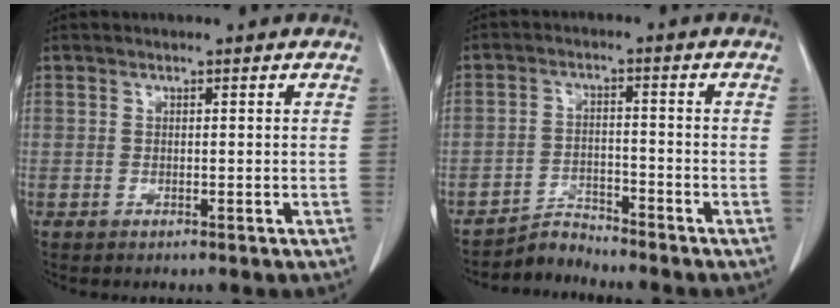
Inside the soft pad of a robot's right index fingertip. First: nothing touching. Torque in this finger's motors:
{"motor_torque": [-0.90, -0.17, -0.34, -0.14]}